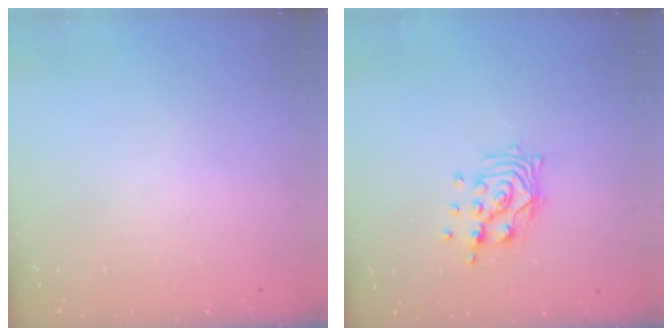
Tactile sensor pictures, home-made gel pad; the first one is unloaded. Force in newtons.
{"total": 9.6, "press": 9.6, "slide": 0.8}